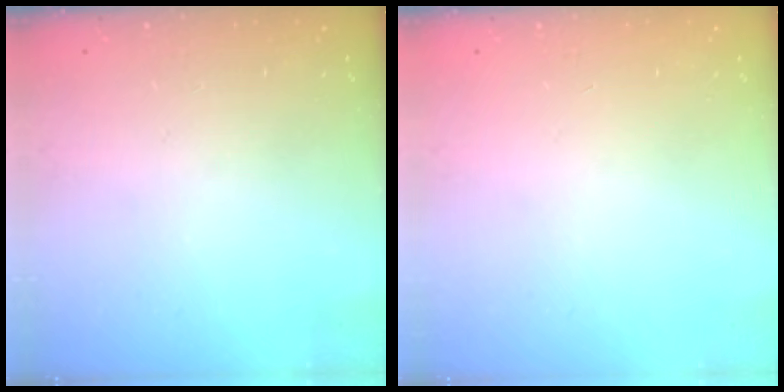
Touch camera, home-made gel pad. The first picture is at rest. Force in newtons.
{"total": 0.0}